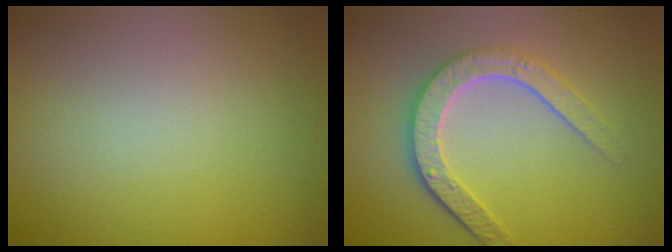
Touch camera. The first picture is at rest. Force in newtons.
{"total": 4.8, "press": 3.7, "slide": 3.0}